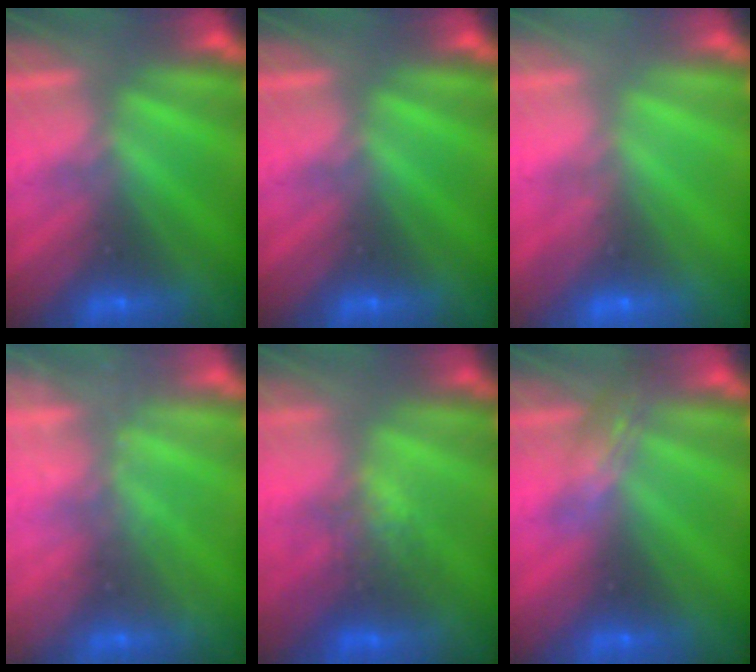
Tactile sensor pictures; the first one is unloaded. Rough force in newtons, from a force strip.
{"total": 0.0}
{"total": 4.8}
{"total": 1.4}
{"total": 2.6}
{"total": 2.4}